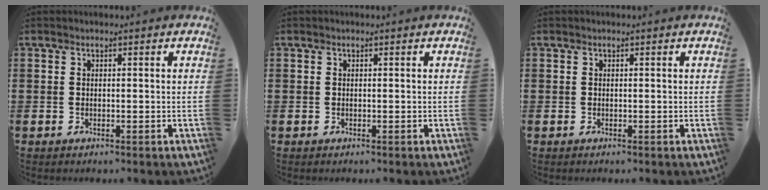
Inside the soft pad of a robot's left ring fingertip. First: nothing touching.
{"total": 0.0}
{"total": 0.0}